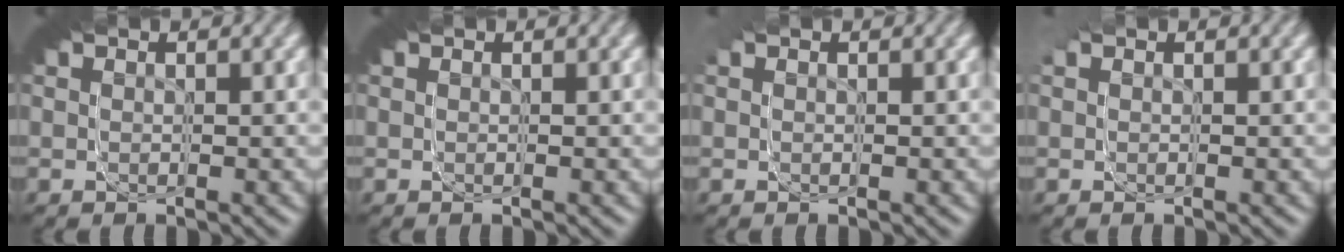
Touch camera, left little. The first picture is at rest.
{"total": 0.0}
{"total": 0.5, "force": [0.4, -0.2, -0.3], "torque": [0.003, 0.000, 0.007]}
{"total": 1.2, "force": [0.6, -0.7, -0.8], "torque": [0.012, 0.001, 0.010]}